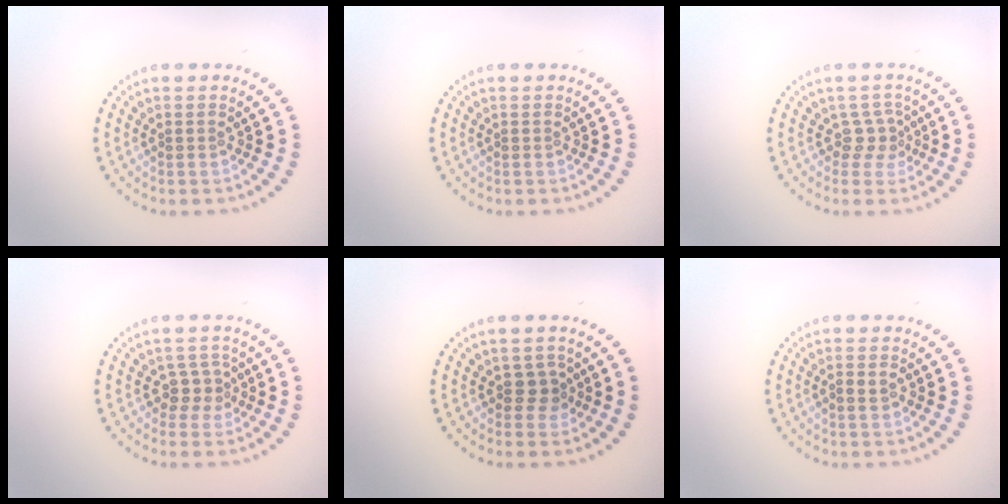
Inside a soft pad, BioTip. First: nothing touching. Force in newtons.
{"total": 0.0}
{"total": 2.0, "press": 1.3, "slide": 1.5}
{"total": 1.9, "press": 1.4, "slide": 1.2}
{"total": 1.6, "press": 1.3, "slide": 0.9}
{"total": 1.2, "press": 1.1, "slide": 0.5}